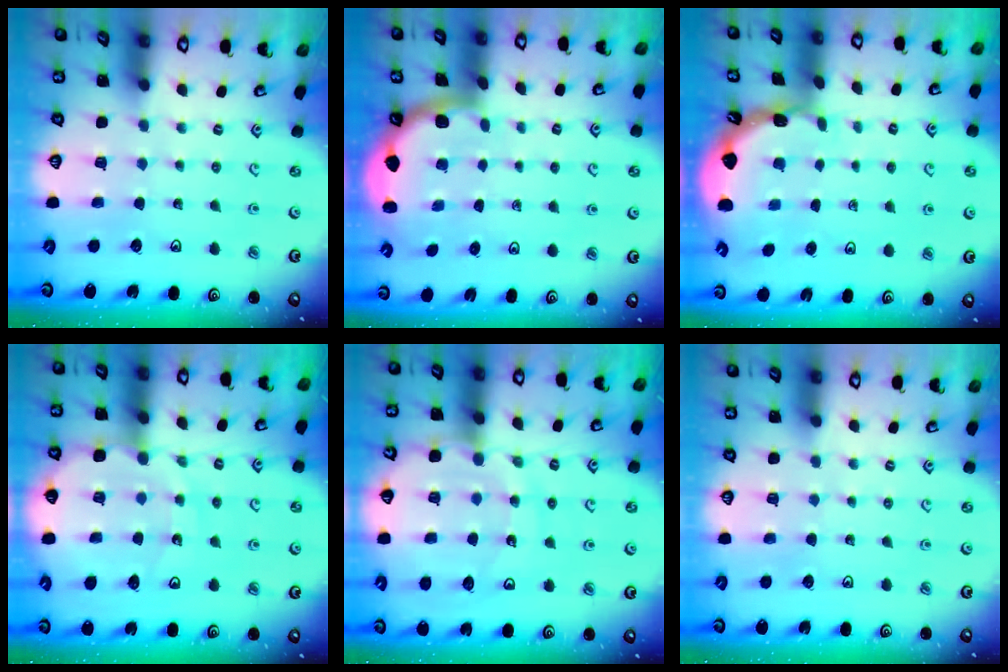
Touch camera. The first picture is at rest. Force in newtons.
{"total": 1.6, "press": 1.6, "slide": 0.0}
{"total": 1.6, "press": 1.6, "slide": 0.2}
{"total": 12.4, "press": 12.3, "slide": 1.6}
{"total": 13.5, "press": 13.4, "slide": 1.5}
{"total": 0.0}